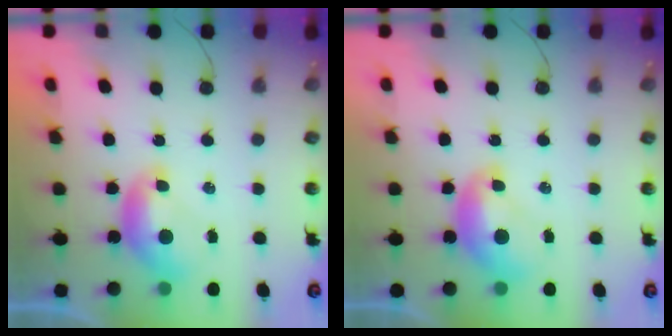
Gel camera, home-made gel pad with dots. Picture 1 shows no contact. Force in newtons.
{"total": 1.6, "press": 1.6, "slide": 0.2}